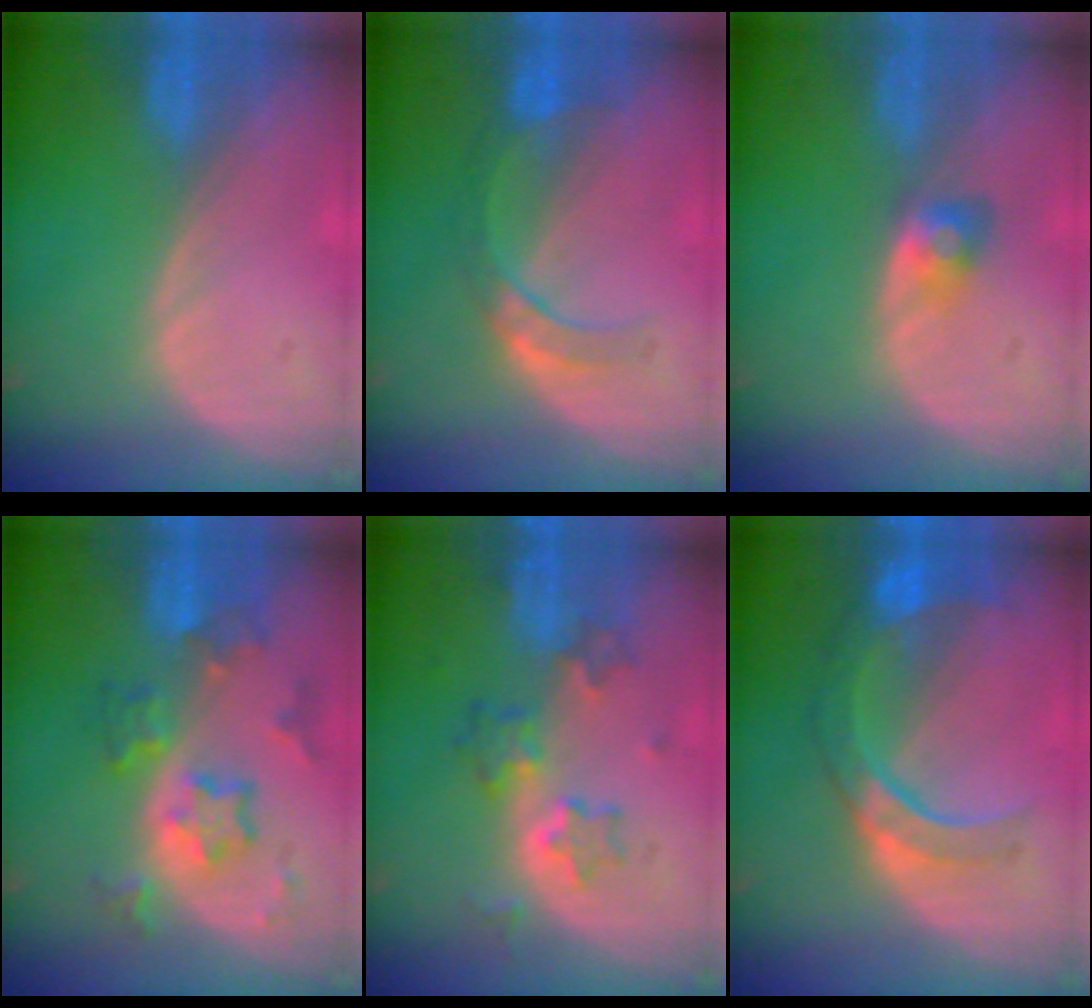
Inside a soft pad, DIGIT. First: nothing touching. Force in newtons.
{"total": 4.7, "press": 4.6, "slide": 1.0}
{"total": 2.8, "press": 2.5, "slide": 1.2}
{"total": 8.1, "press": 7.0, "slide": 4.0}
{"total": 6.0, "press": 5.8, "slide": 1.8}
{"total": 9.1, "press": 7.8, "slide": 4.7}